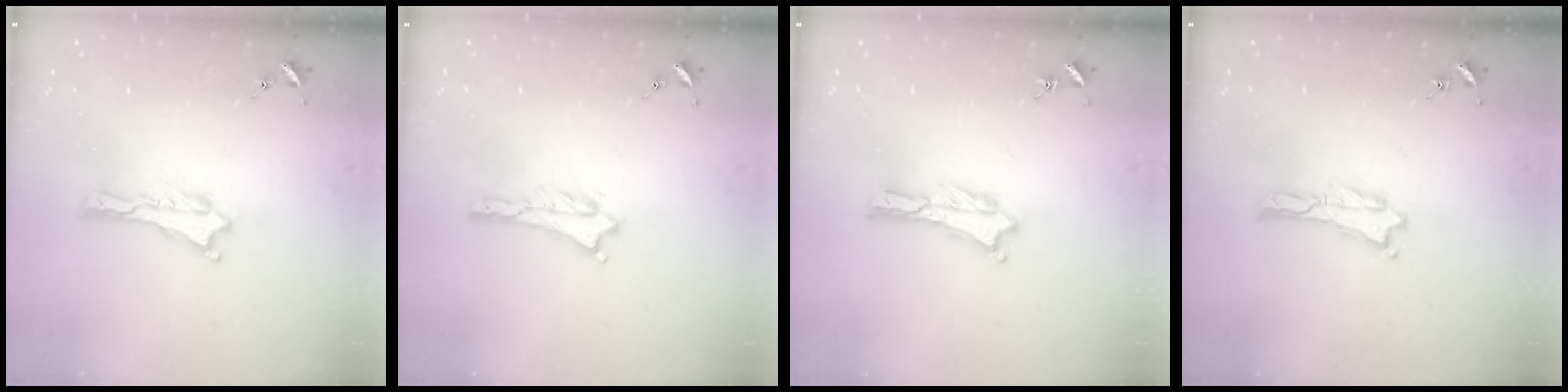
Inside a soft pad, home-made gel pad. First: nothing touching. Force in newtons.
{"total": 0.9, "press": 0.9, "slide": 0.2}
{"total": 0.0}
{"total": 0.0}